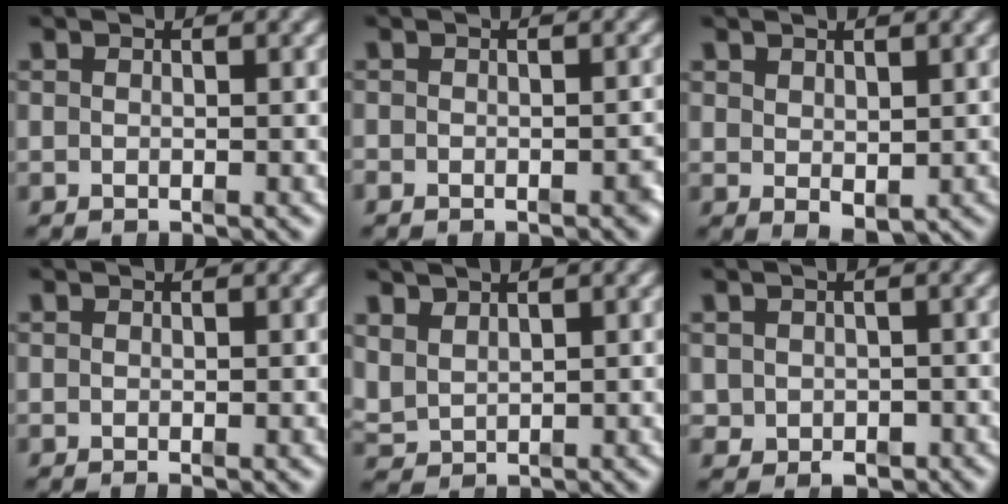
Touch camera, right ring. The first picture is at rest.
{"total": 1.2, "force": [-1.0, 0.4, 0.5], "torque": [-0.004, -0.001, -0.017]}
{"total": 1.8, "force": [-0.1, 0.4, 1.7], "torque": [-0.006, -0.015, 0.017]}
{"total": 0.0}
{"total": 2.4, "force": [1.5, 1.8, 0.7], "torque": [-0.026, -0.005, 0.040]}
{"total": 2.2, "force": [-0.7, 1.8, 1.0], "torque": [-0.017, -0.018, 0.002]}